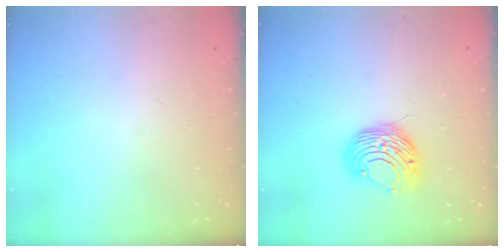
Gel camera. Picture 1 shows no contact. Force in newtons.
{"total": 10.1, "press": 10.1, "slide": 0.7}